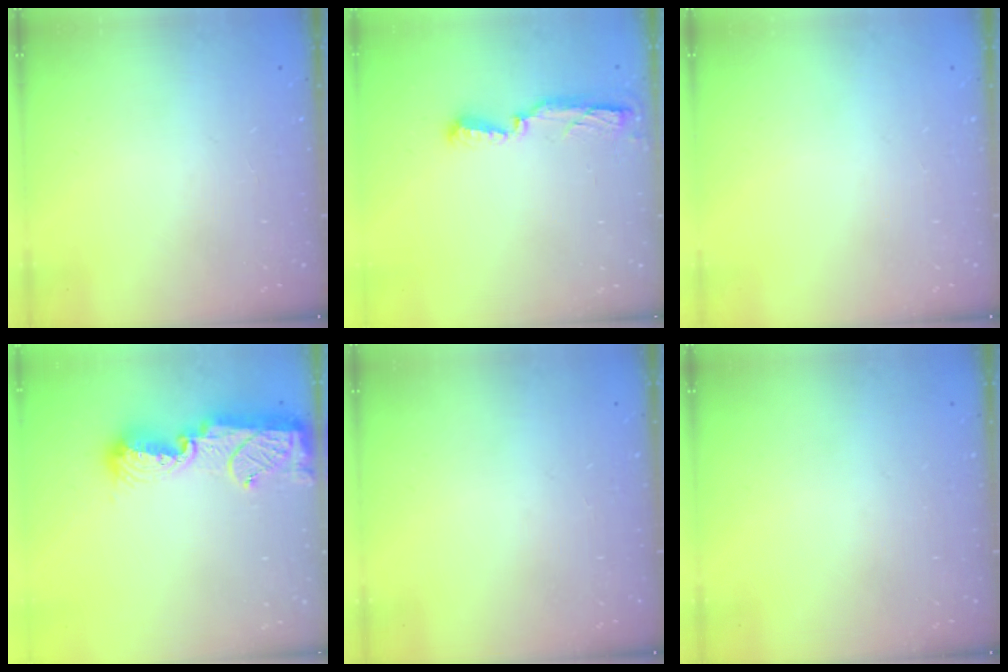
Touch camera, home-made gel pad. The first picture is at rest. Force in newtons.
{"total": 9.5, "press": 7.8, "slide": 5.5}
{"total": 0.0}
{"total": 11.0, "press": 11.0, "slide": 0.6}
{"total": 0.0}
{"total": 0.0}